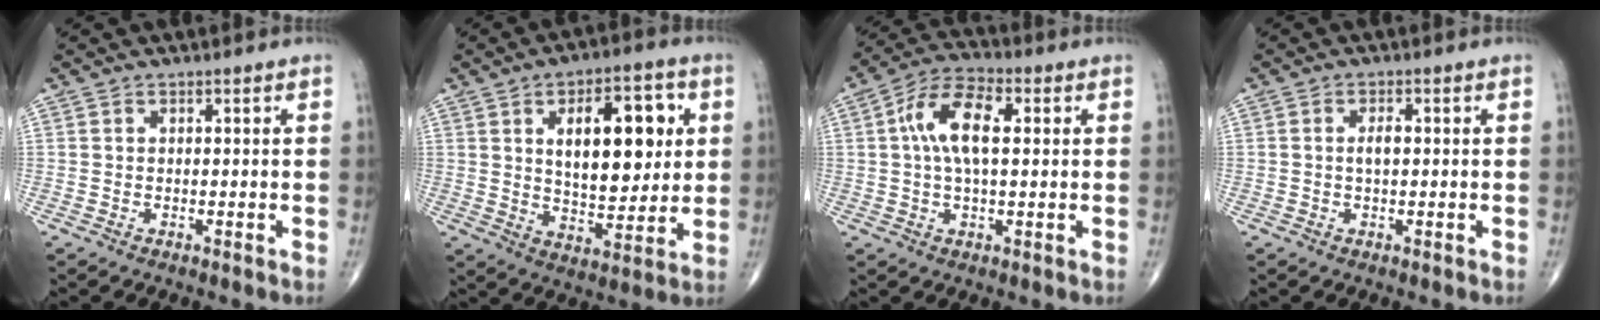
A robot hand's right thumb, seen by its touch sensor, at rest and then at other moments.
{"total": 16.9, "force": [4.1, 8.5, 14.0], "torque": [-0.167, -0.012, 0.067]}
{"total": 10.7, "force": [1.9, 5.2, 9.1], "torque": [-0.171, 0.023, 0.029]}
{"total": 2.1, "force": [0.0, 1.0, 1.8], "torque": [-0.034, 0.003, -0.001]}